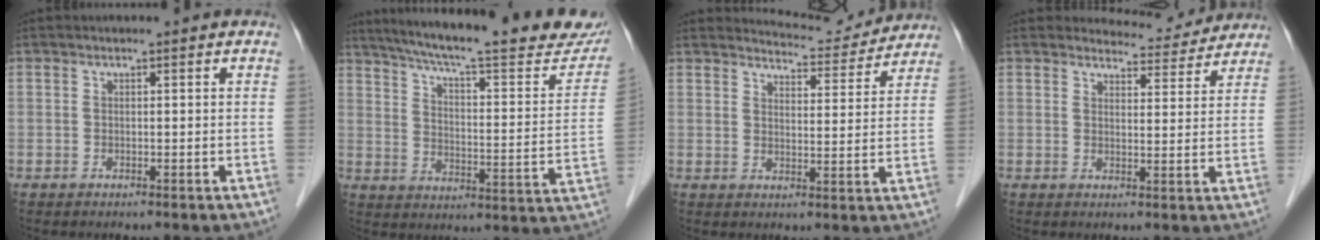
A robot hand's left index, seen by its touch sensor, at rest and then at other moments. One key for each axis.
{"total": 26.7, "fx": 23.1, "fy": 3.6, "fz": 13.0, "tx": -0.199, "ty": -0.036, "tz": 0.296}
{"total": 8.0, "fx": 7.9, "fy": 0.9, "fz": -0.3, "tx": 0.002, "ty": -0.005, "tz": 0.100}
{"total": 6.1, "fx": 5.9, "fy": 1.2, "fz": -0.5, "tx": 0.007, "ty": -0.004, "tz": 0.067}